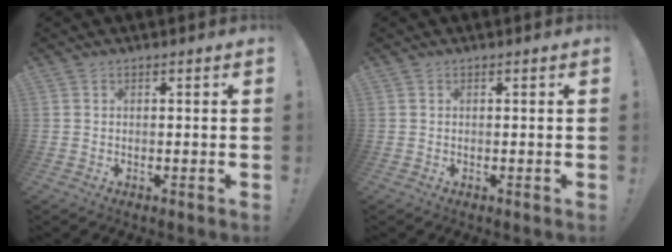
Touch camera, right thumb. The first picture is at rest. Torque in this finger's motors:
{"motor_torque": [0.00, 0.00, 0.00, 0.00, 0.00]}